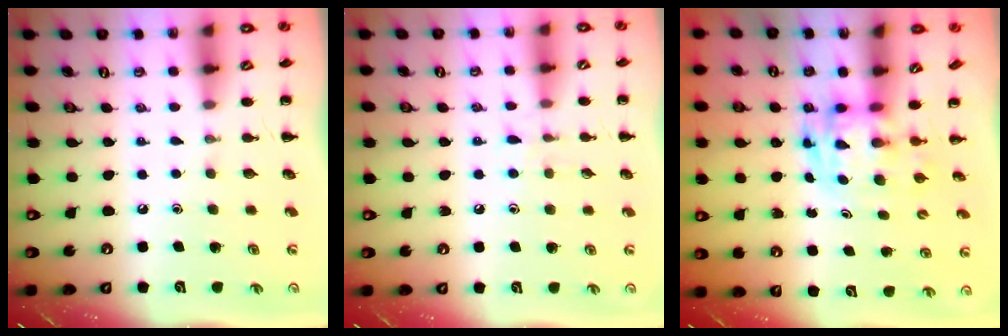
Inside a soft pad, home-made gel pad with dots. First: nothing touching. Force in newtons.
{"total": 6.5, "press": 6.1, "slide": 2.1}
{"total": 3.4, "press": 3.4, "slide": 0.6}